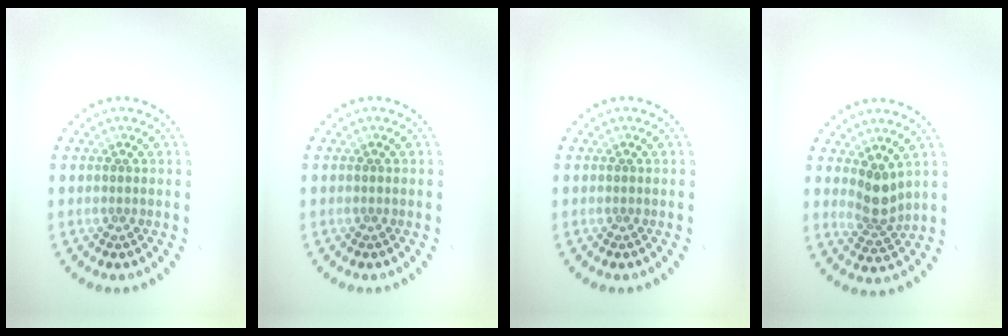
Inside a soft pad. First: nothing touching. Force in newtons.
{"total": 0.0}
{"total": 0.0}
{"total": 2.7, "press": 2.0, "slide": 1.7}